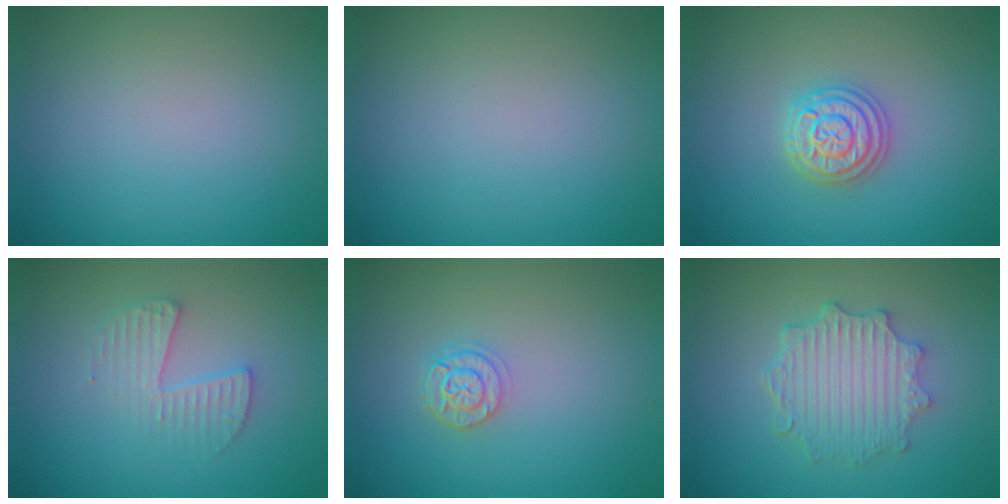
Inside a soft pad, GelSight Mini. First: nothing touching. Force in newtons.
{"total": 0.0}
{"total": 3.6, "press": 3.6, "slide": 0.5}
{"total": 2.3, "press": 2.3, "slide": 0.3}
{"total": 2.4, "press": 2.0, "slide": 1.3}
{"total": 4.7, "press": 3.7, "slide": 2.8}